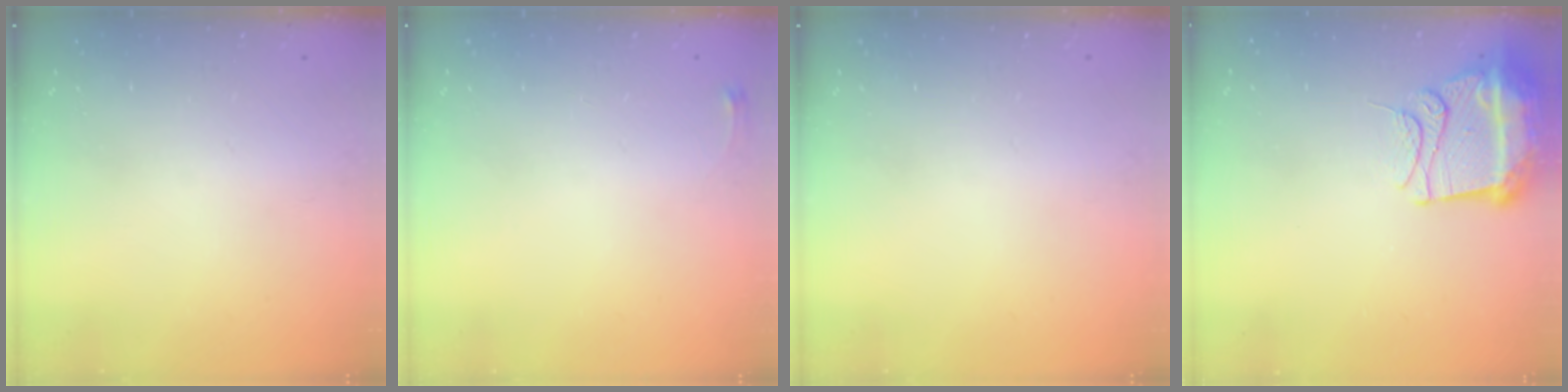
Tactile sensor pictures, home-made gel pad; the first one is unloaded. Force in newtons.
{"total": 2.6, "press": 2.6, "slide": 0.6}
{"total": 0.0}
{"total": 13.1, "press": 13.1, "slide": 1.4}